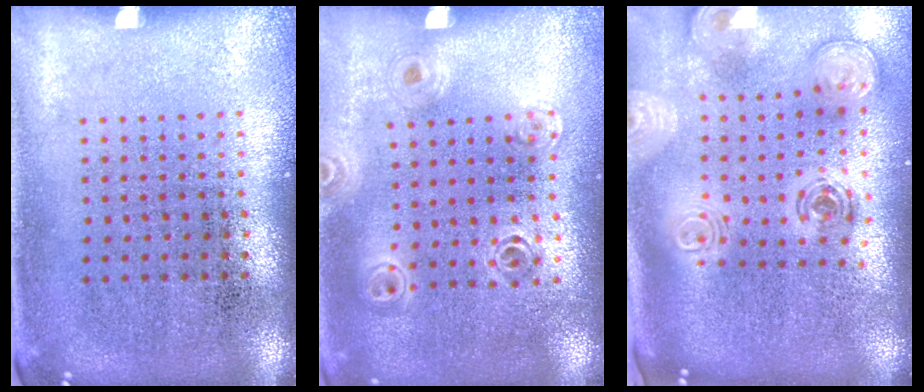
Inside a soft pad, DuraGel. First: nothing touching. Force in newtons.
{"total": 1.1, "press": 1.1, "slide": 0.2}
{"total": 2.8, "press": 2.0, "slide": 2.0}